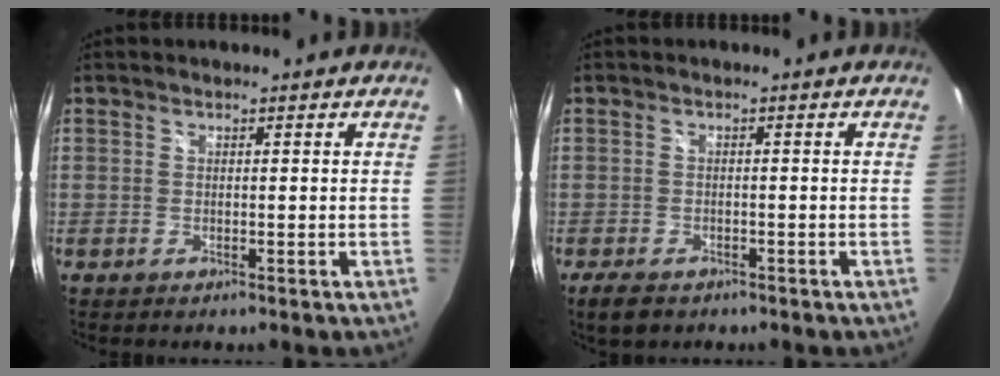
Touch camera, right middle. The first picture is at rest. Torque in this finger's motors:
{"motor_torque": [0.53, -0.46, 0.02, 0.00]}